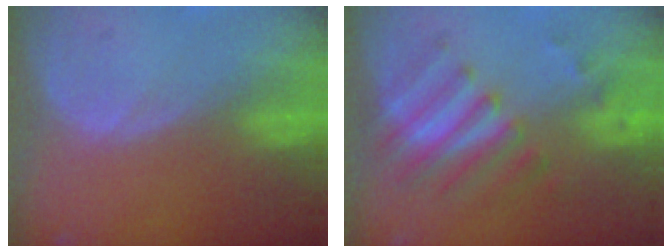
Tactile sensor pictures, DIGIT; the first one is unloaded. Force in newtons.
{"total": 7.8, "press": 7.0, "slide": 3.4}